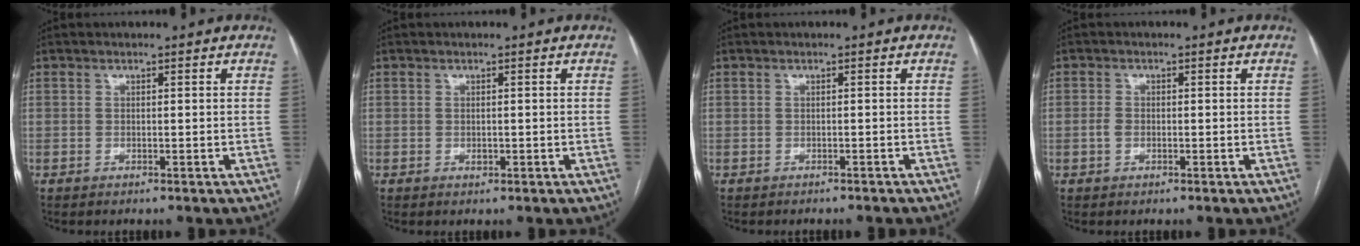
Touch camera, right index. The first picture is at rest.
{"total": 0.7, "force": [-0.2, 0.5, 0.5], "torque": [-0.008, 0.000, 0.000]}
{"total": 1.9, "force": [-1.9, 0.2, 0.5], "torque": [-0.011, -0.002, -0.023]}
{"total": 1.3, "force": [-0.3, 1.0, 0.8], "torque": [-0.015, 0.003, -0.003]}